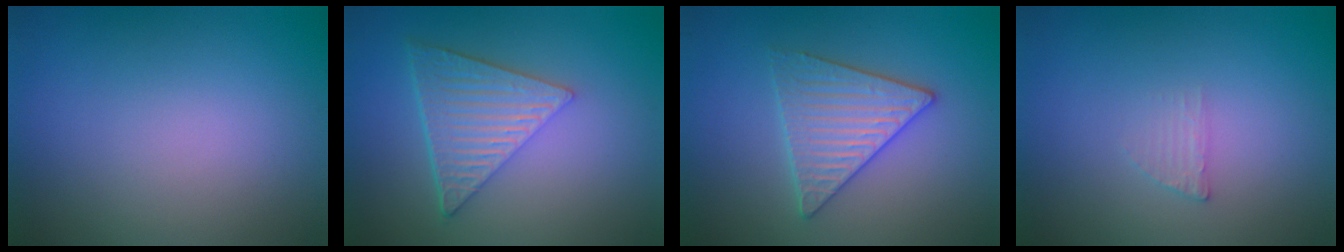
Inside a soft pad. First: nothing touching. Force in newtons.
{"total": 6.4, "press": 4.4, "slide": 4.6}
{"total": 3.7, "press": 3.7, "slide": 0.4}
{"total": 1.0, "press": 1.0, "slide": 0.2}